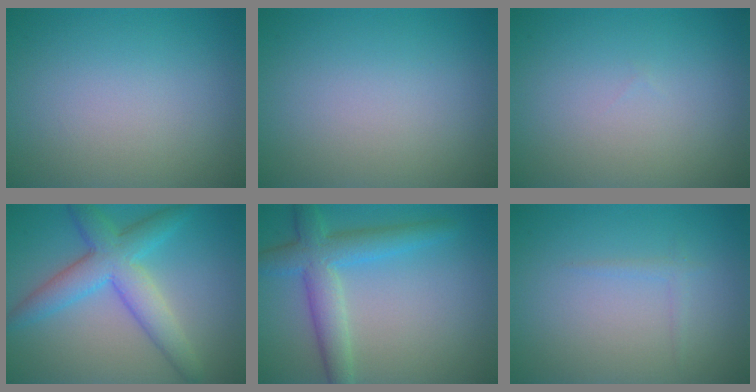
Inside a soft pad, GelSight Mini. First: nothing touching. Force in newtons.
{"total": 0.0}
{"total": 0.0}
{"total": 5.8, "press": 5.8, "slide": 0.2}
{"total": 4.8, "press": 4.8, "slide": 0.2}
{"total": 0.9, "press": 0.8, "slide": 0.1}